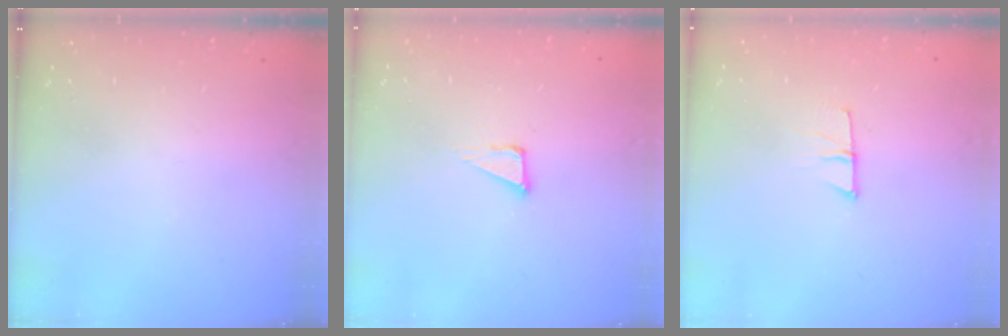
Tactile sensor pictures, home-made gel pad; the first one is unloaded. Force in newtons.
{"total": 3.8, "press": 3.7, "slide": 0.9}
{"total": 6.0, "press": 5.9, "slide": 1.0}